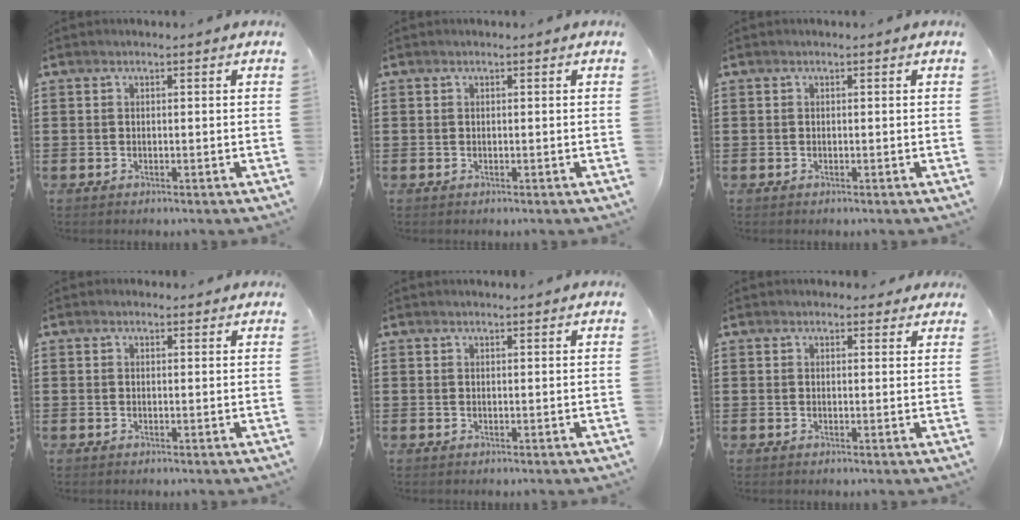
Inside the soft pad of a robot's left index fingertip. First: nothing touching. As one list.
[{"total": 0.0}, {"total": 0.0}, {"total": 0.6, "force": [0.4, 0.4, 0.2], "torque": [-0.005, 0.004, 0.008]}, {"total": 0.6, "force": [0.6, 0.0, 0.1], "torque": [0.003, -0.004, 0.011]}, {"total": 1.6, "force": [1.4, 0.7, 0.2], "torque": [0.000, 0.004, 0.025]}]